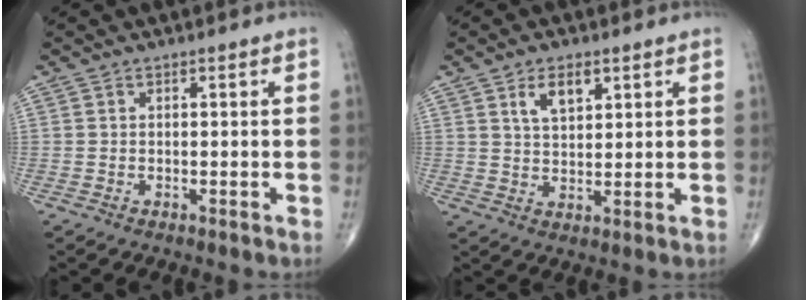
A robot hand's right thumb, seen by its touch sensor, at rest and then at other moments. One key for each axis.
{"total": 5.7, "fx": 2.8, "fy": 2.9, "fz": 4.0, "tx": -0.056, "ty": -0.016, "tz": 0.052}